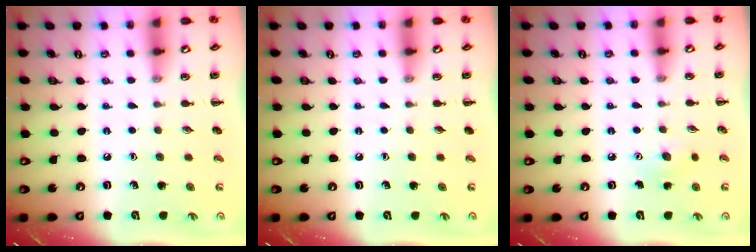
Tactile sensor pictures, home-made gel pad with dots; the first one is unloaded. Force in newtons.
{"total": 0.0}
{"total": 5.1, "press": 4.9, "slide": 1.4}